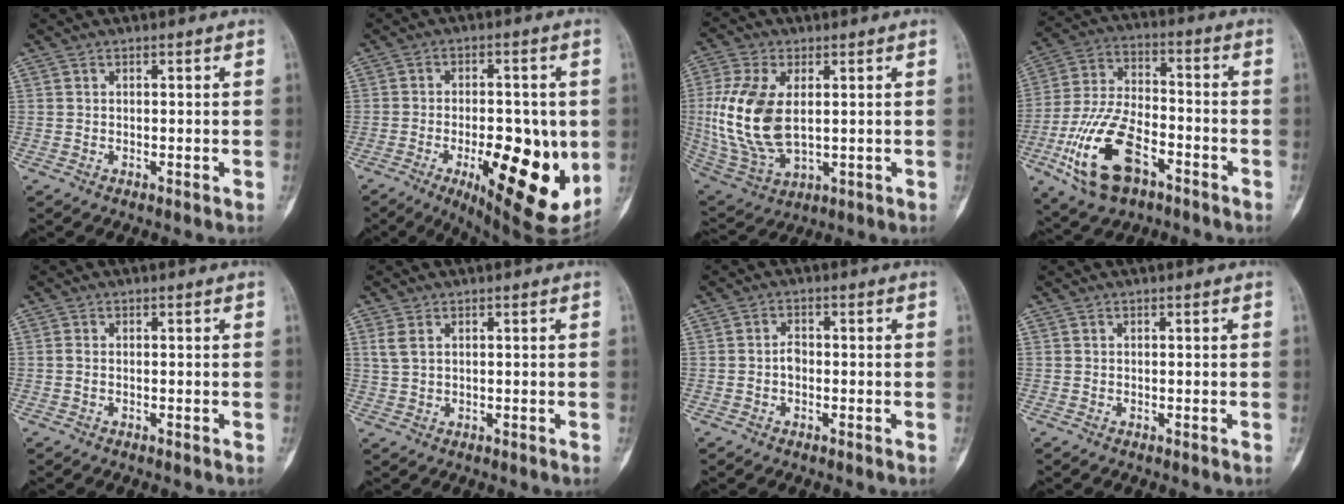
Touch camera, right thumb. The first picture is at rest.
{"total": 19.8, "force": [-4.5, 7.8, 17.7], "torque": [-0.214, -0.013, -0.043]}
{"total": 15.1, "force": [1.5, 8.6, 12.3], "torque": [-0.251, -0.012, 0.043]}
{"total": 17.4, "force": [-7.7, 9.0, 12.8], "torque": [-0.249, 0.031, -0.140]}
{"total": 0.8, "force": [0.0, 0.4, 0.6], "torque": [-0.017, -0.001, 0.000]}
{"total": 2.7, "force": [1.2, 1.5, 1.9], "torque": [-0.043, 0.004, 0.032]}
{"total": 2.1, "force": [-0.4, 1.5, 1.5], "torque": [-0.017, 0.007, -0.011]}
{"total": 0.0}